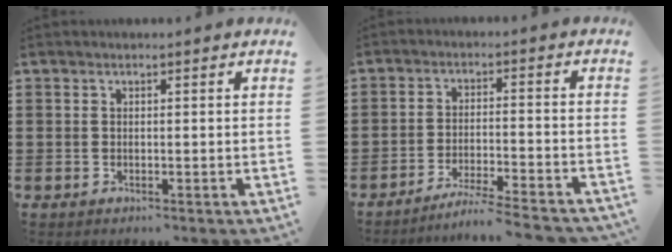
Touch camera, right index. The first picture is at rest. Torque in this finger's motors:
{"motor_torque": [1.70, 0.43, 0.11, 0.01]}